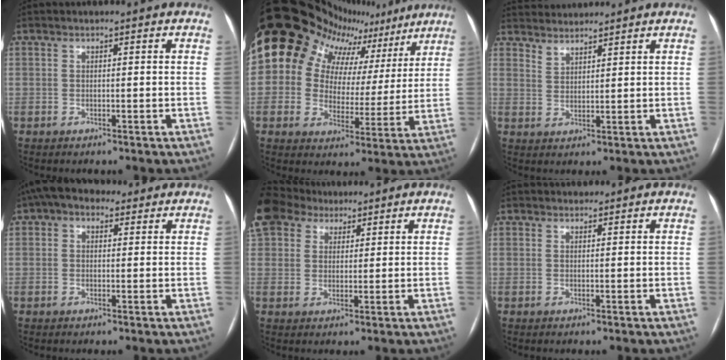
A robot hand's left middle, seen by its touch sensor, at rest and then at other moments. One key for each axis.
{"total": 21.8, "fx": 13.6, "fy": 15.0, "fz": 8.1, "tx": -0.156, "ty": 0.080, "tz": 0.181}
{"total": 5.7, "fx": 5.6, "fy": 0.9, "fz": 0.7, "tx": -0.010, "ty": 0.019, "tz": 0.098}
{"total": 5.0, "fx": 2.8, "fy": 3.3, "fz": 2.6, "tx": -0.049, "ty": 0.039, "tz": 0.046}
{"total": 12.8, "fx": 9.1, "fy": 7.9, "fz": 4.5, "tx": -0.136, "ty": 0.053, "tz": 0.172}
{"total": 0.9, "fx": 0.8, "fy": 0.4, "fz": 0.1, "tx": -0.008, "ty": 0.011, "tz": 0.015}